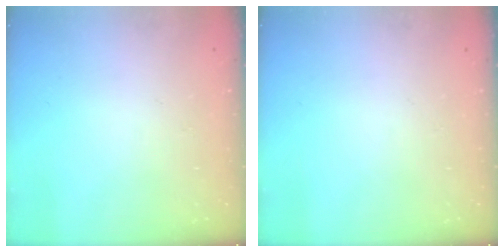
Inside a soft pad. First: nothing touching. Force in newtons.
{"total": 0.0}